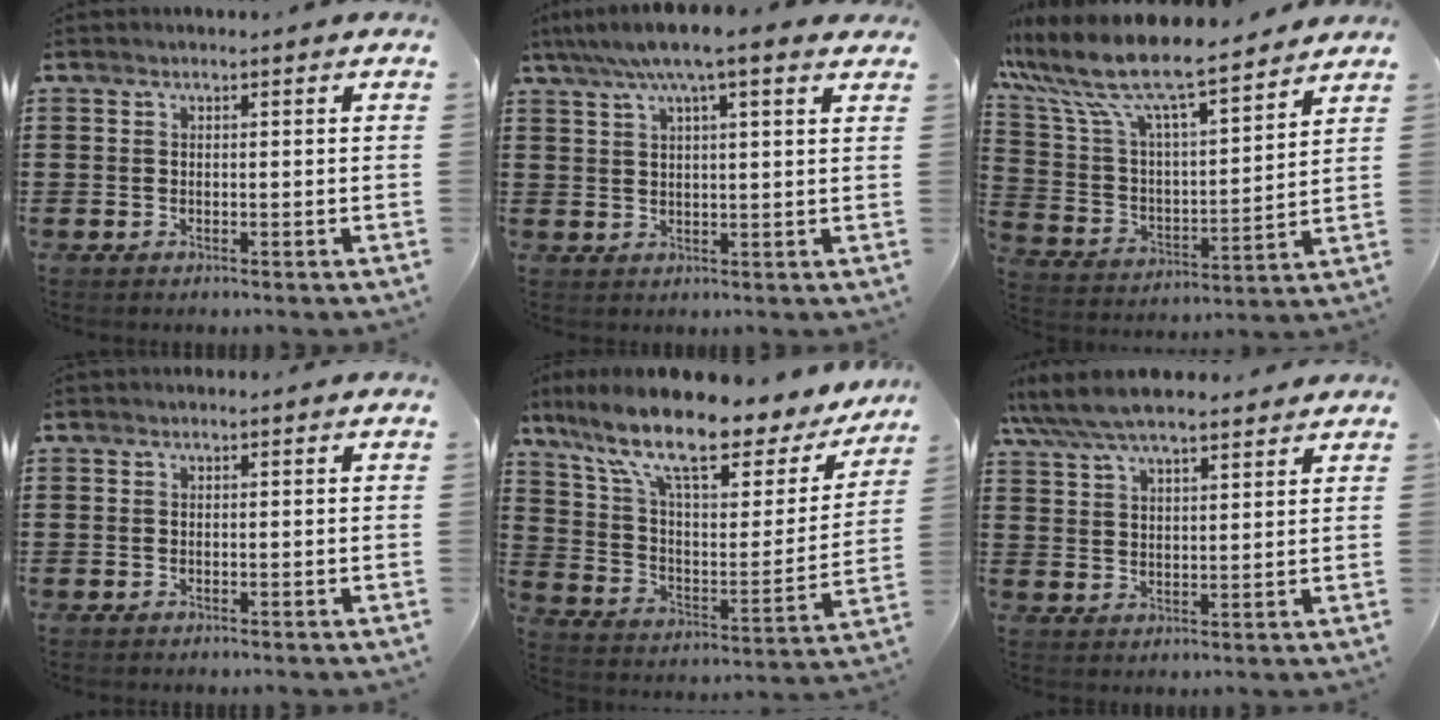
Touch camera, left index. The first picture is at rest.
{"total": 6.4, "force": [4.7, 0.9, 4.3], "torque": [-0.095, -0.002, 0.082]}
{"total": 9.8, "force": [8.3, 1.4, 4.9], "torque": [-0.130, -0.057, 0.139]}
{"total": 0.0}
{"total": 14.3, "force": [10.2, 3.4, 9.4], "torque": [-0.200, -0.061, 0.167]}
{"total": 6.7, "force": [6.0, 1.7, 2.5], "torque": [-0.070, -0.014, 0.109]}